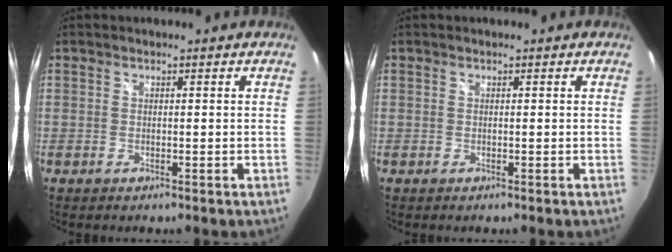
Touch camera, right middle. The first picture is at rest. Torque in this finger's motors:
{"motor_torque": [0.00, 0.00, 0.00, 0.00]}